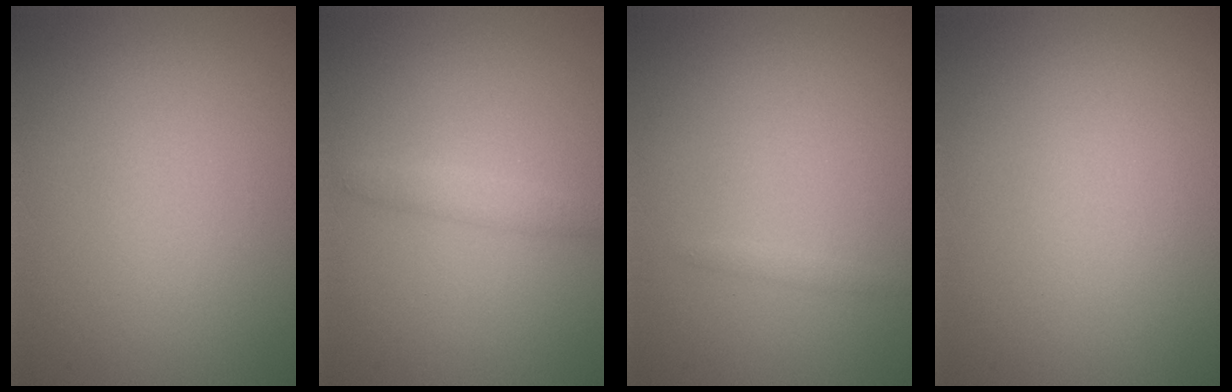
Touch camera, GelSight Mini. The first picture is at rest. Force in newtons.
{"total": 1.5, "press": 1.5, "slide": 0.0}
{"total": 0.6, "press": 0.5, "slide": 0.0}
{"total": 0.0}